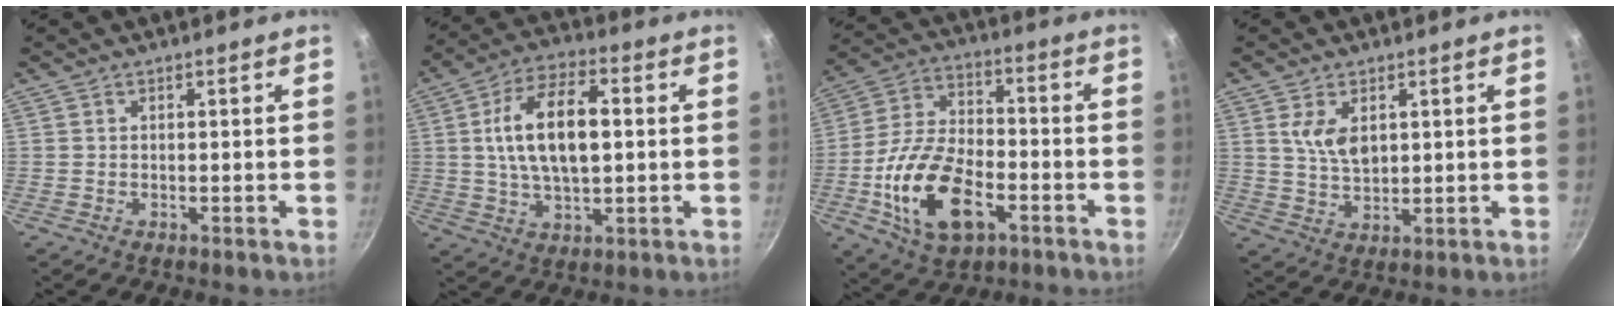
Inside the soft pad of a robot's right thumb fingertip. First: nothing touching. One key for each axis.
{"total": 14.6, "fx": 1.7, "fy": 7.2, "fz": 12.6, "tx": -0.222, "ty": 0.012, "tz": 0.027}
{"total": 17.6, "fx": -6.0, "fy": 9.7, "fz": 13.4, "tx": -0.242, "ty": 0.026, "tz": -0.107}
{"total": 5.8, "fx": 2.1, "fy": 3.3, "fz": 4.3, "tx": -0.071, "ty": -0.014, "tz": 0.048}